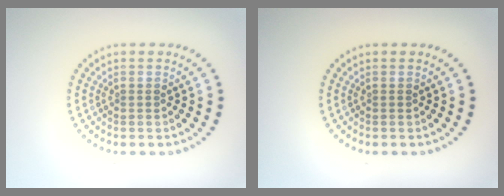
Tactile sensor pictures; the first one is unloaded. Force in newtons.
{"total": 0.0}